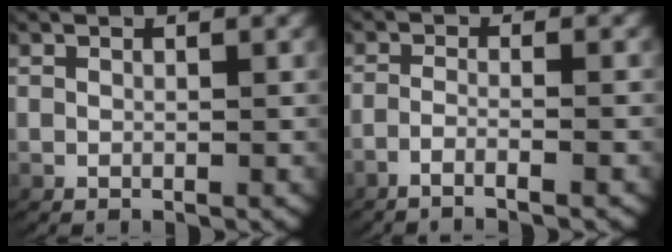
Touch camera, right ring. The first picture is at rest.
{"total": 2.8, "force": [-2.2, 0.1, 1.7], "torque": [-0.047, -0.010, -0.036]}